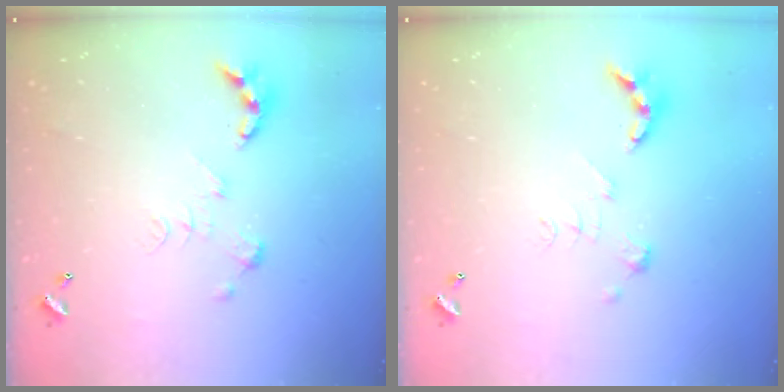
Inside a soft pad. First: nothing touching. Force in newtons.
{"total": 4.7, "press": 4.7, "slide": 0.4}